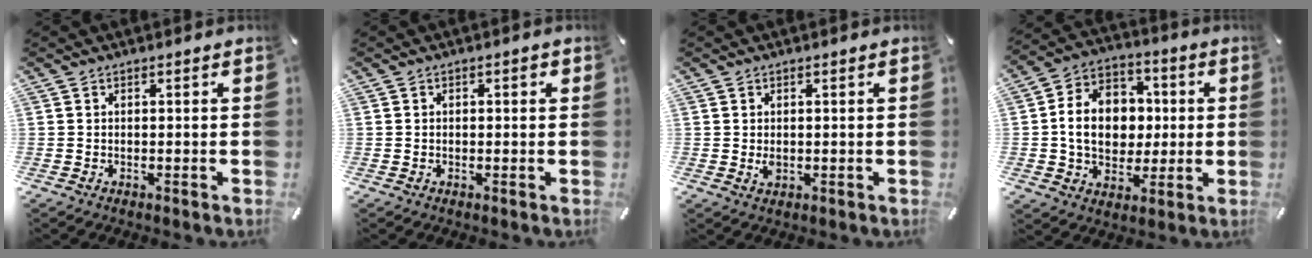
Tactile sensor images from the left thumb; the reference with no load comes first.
{"total": 1.0, "force": [0.1, 0.6, 0.8], "torque": [-0.015, 0.006, 0.000]}
{"total": 1.5, "force": [0.1, 1.1, 1.0], "torque": [-0.012, -0.001, -0.001]}
{"total": 13.5, "force": [-0.3, 11.4, 7.2], "torque": [-0.141, 0.022, 0.002]}